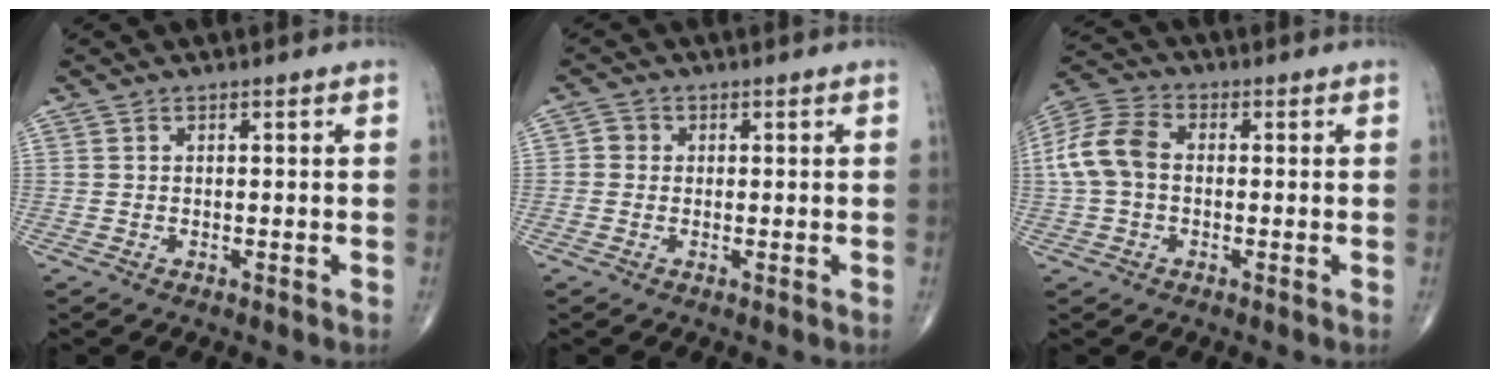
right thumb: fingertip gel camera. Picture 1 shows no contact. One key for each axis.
{"total": 2.0, "fx": 0.1, "fy": 1.9, "fz": 0.4, "tx": 0.007, "ty": 0.006, "tz": -0.002}
{"total": 9.2, "fx": 0.0, "fy": 6.6, "fz": 6.4, "tx": -0.137, "ty": 0.028, "tz": -0.011}